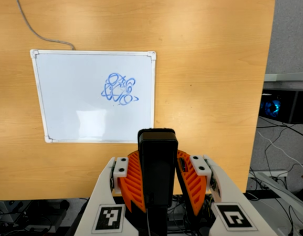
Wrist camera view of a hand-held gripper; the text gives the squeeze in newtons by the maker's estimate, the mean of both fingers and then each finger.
{"total": 9.1, "left": 7.8, "right": 10.3}